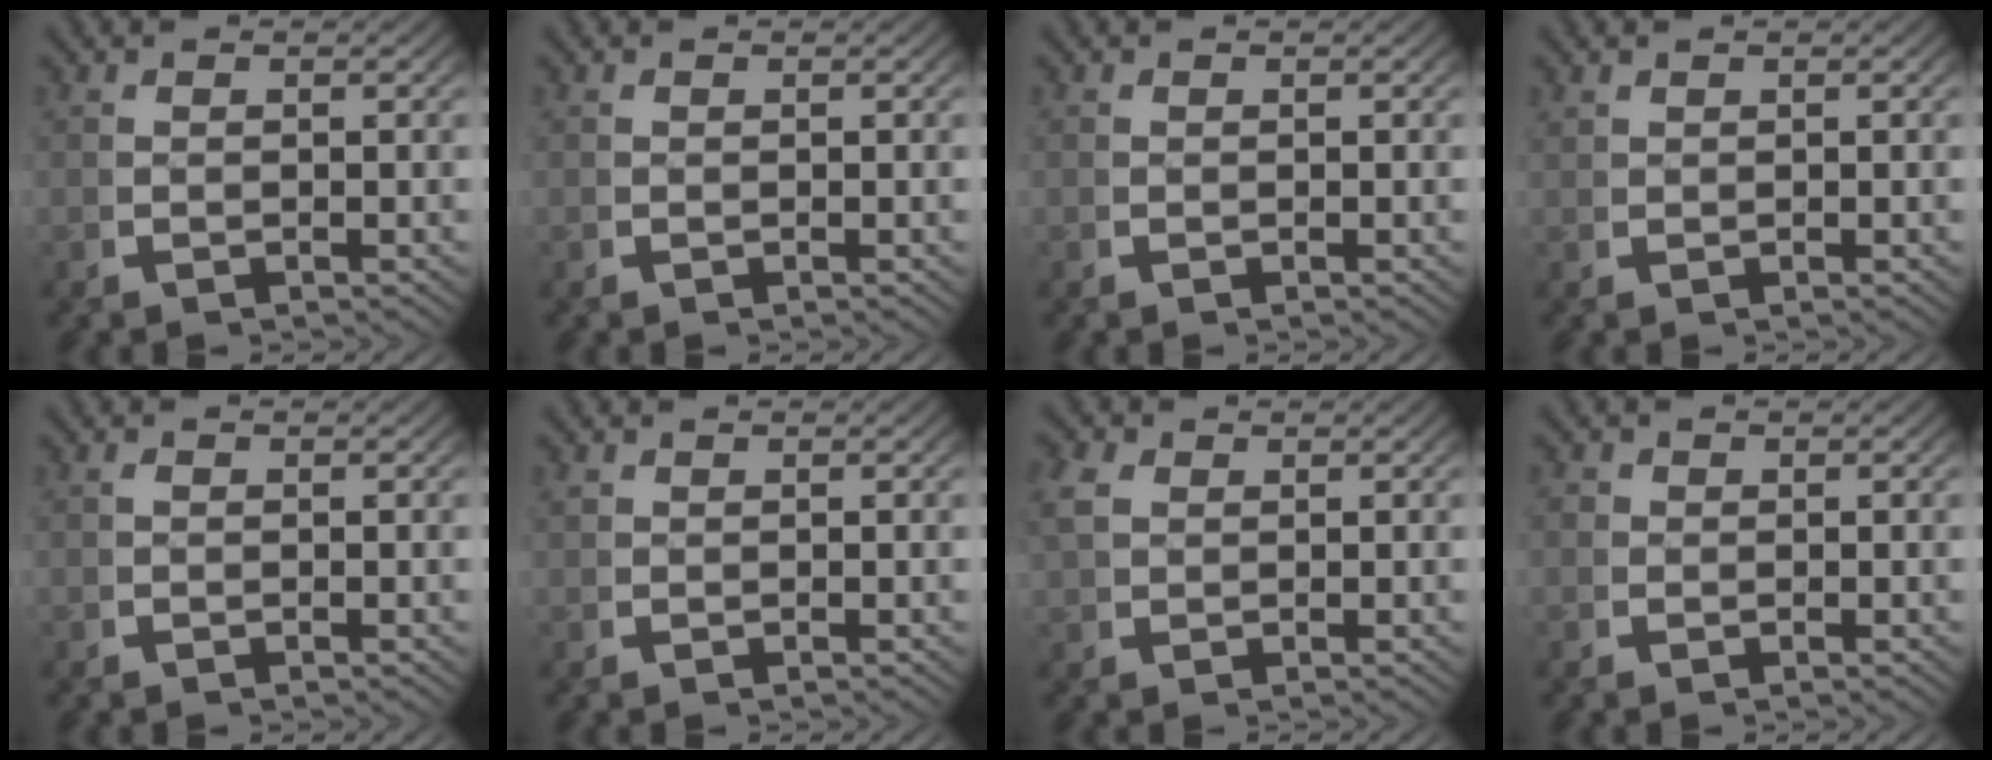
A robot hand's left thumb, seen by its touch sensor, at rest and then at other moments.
{"total": 0.0}
{"total": 0.0}
{"total": 0.8, "force": [0.8, 0.0, 0.0], "torque": [-0.002, 0.001, 0.019]}
{"total": 0.0}
{"total": 0.7, "force": [0.5, 0.5, 0.1], "torque": [-0.007, -0.005, 0.015]}
{"total": 2.2, "force": [1.2, 1.6, 1.0], "torque": [-0.028, 0.000, 0.028]}
{"total": 1.2, "force": [0.2, 1.2, 0.2], "torque": [-0.007, -0.007, 0.001]}